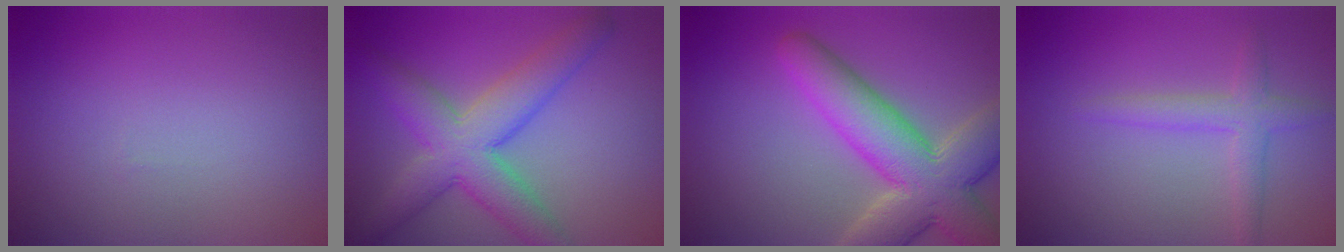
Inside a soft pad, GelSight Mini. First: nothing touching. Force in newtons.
{"total": 7.0, "press": 7.0, "slide": 0.3}
{"total": 9.6, "press": 9.6, "slide": 0.8}
{"total": 2.3, "press": 2.3, "slide": 0.1}